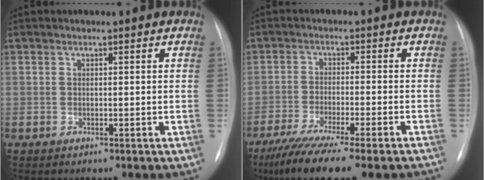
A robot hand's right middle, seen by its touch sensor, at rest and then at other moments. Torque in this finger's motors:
{"motor_torque": [1.08, -1.06, 0.28, 0.09]}